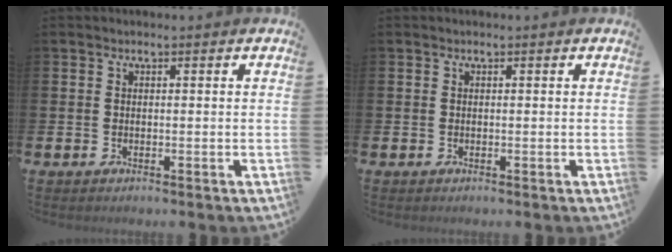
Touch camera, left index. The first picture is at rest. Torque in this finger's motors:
{"motor_torque": [0.00, 0.00, 0.00, 0.00]}